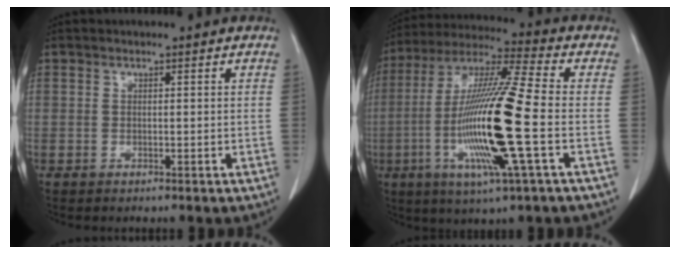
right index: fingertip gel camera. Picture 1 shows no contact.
{"total": 18.9, "force": [-4.0, 0.3, 18.5], "torque": [-0.376, -0.013, -0.082]}